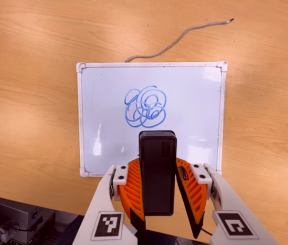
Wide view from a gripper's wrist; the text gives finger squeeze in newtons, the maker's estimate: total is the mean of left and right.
{"total": 4.9, "left": 4.6, "right": 5.2}